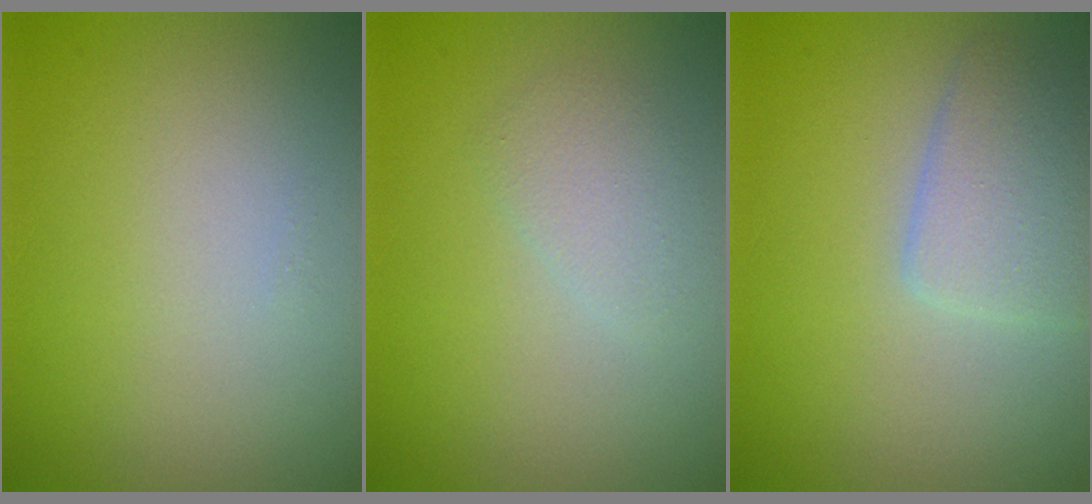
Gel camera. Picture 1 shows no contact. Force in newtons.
{"total": 1.6, "press": 1.6, "slide": 0.0}
{"total": 3.1, "press": 3.1, "slide": 0.2}